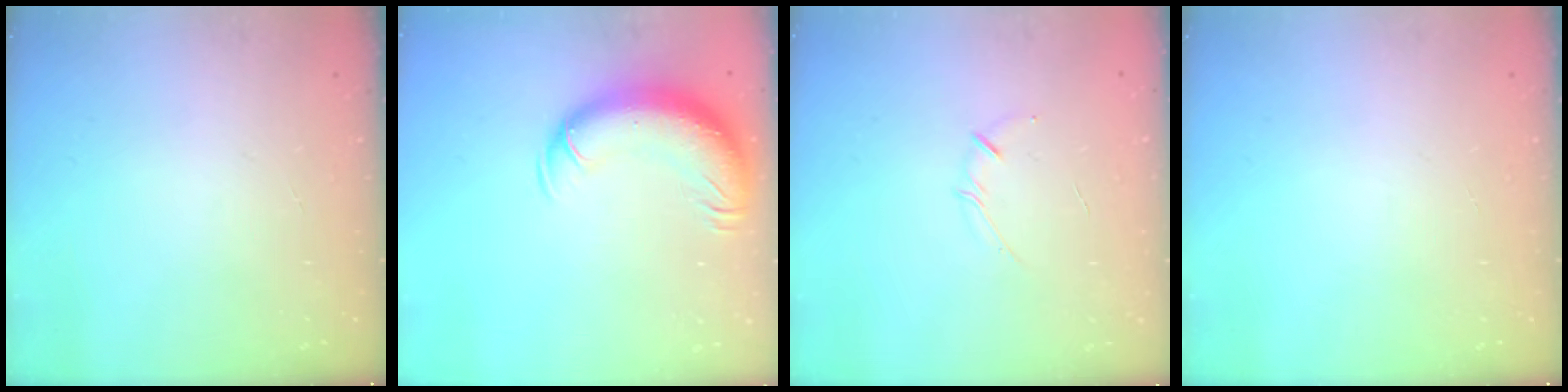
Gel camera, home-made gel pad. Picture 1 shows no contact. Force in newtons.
{"total": 13.1, "press": 12.8, "slide": 3.1}
{"total": 3.3, "press": 3.2, "slide": 0.6}
{"total": 0.0}